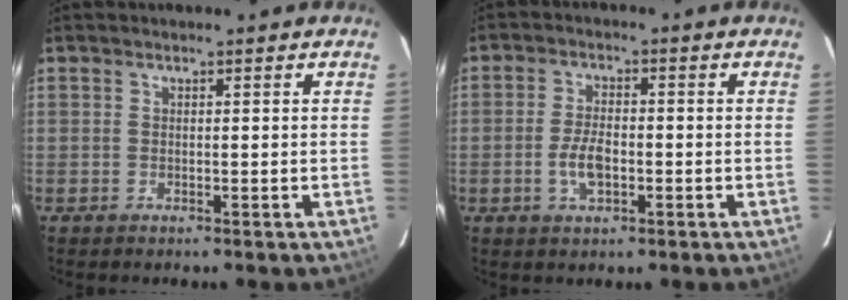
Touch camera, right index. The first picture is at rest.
{"total": 3.0, "force": [-0.6, 1.6, 2.5], "torque": [-0.046, -0.003, -0.009]}